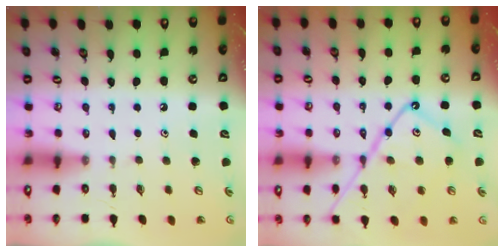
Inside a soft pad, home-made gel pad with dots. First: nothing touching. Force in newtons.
{"total": 15.9, "press": 15.8, "slide": 1.7}